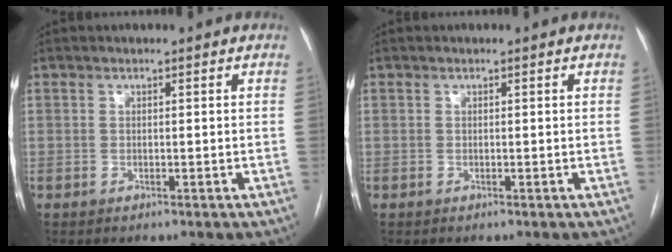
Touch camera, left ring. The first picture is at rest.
{"total": 0.0}